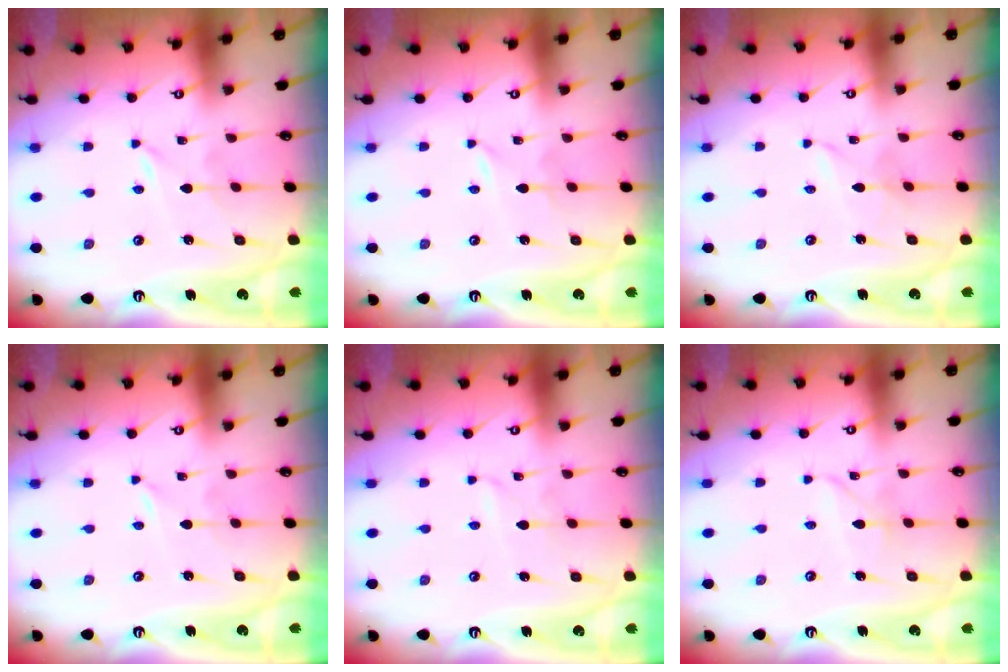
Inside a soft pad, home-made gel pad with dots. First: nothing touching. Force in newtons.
{"total": 2.0, "press": 2.0, "slide": 0.3}
{"total": 1.7, "press": 1.6, "slide": 0.1}
{"total": 0.0}
{"total": 1.6, "press": 1.5, "slide": 0.1}
{"total": 3.7, "press": 3.7, "slide": 0.1}